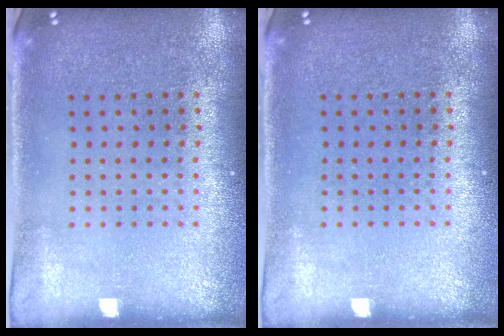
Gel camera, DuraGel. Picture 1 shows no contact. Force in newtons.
{"total": 0.0}